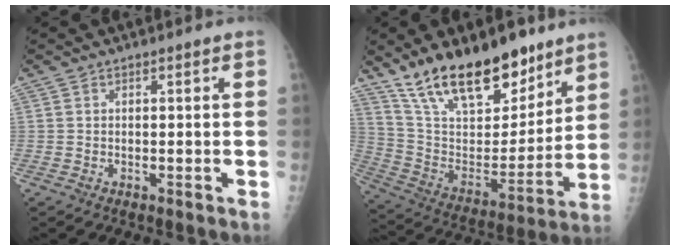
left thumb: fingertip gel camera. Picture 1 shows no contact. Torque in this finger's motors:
{"motor_torque": [1.64, 1.69, 1.24, -1.53, 0.44]}